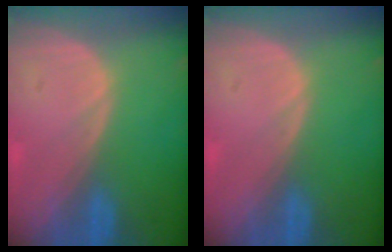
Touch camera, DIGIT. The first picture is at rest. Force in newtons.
{"total": 0.0}